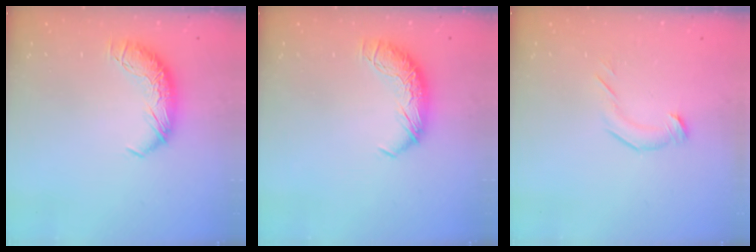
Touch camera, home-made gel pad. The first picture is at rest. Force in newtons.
{"total": 0.0}
{"total": 4.2, "press": 4.1, "slide": 0.4}